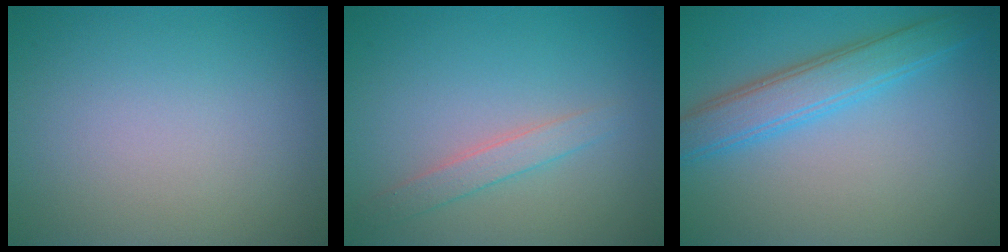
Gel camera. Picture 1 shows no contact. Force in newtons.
{"total": 1.8, "press": 1.8, "slide": 0.1}
{"total": 4.2, "press": 4.2, "slide": 0.2}